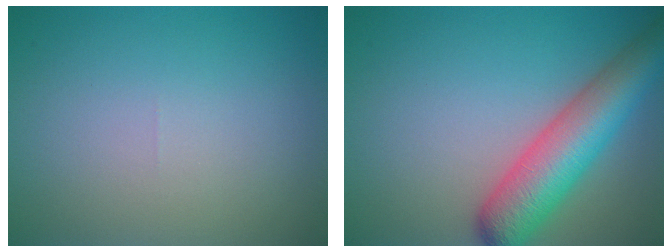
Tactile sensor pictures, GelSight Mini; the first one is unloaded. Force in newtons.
{"total": 7.6, "press": 7.6, "slide": 0.3}